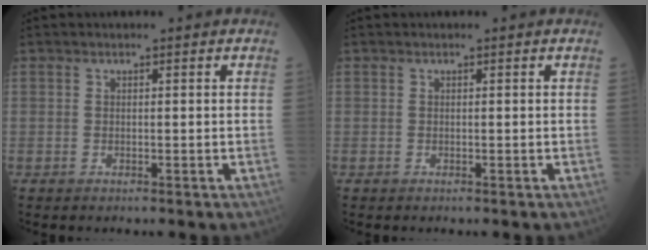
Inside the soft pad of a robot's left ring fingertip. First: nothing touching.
{"total": 0.0}